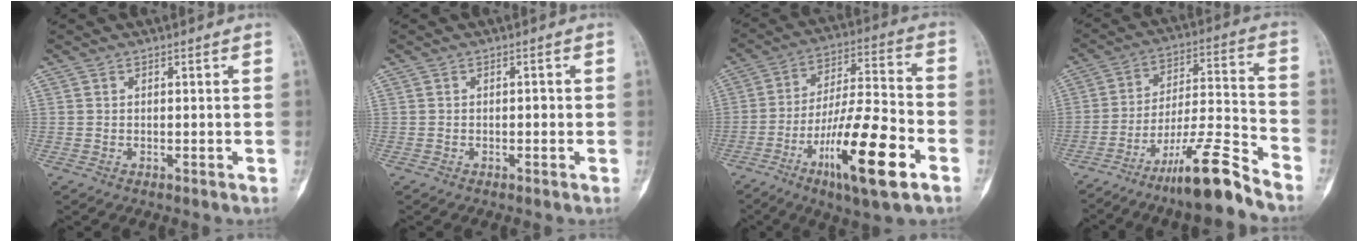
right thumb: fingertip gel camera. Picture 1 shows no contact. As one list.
[{"total": 0.9, "force": [-0.2, 0.5, 0.7], "torque": [-0.006, 0.002, -0.006]}, {"total": 19.2, "force": [-8.6, 4.0, 16.6], "torque": [-0.300, 0.040, -0.140]}, {"total": 14.9, "force": [-11.4, 1.4, 9.4], "torque": [-0.161, 0.087, -0.193]}]